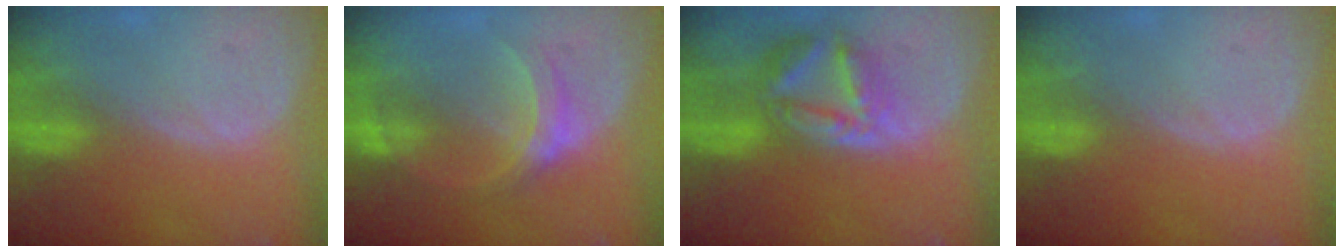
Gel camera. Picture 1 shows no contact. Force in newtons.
{"total": 5.2, "press": 5.1, "slide": 0.9}
{"total": 8.0, "press": 7.1, "slide": 3.8}
{"total": 0.0}